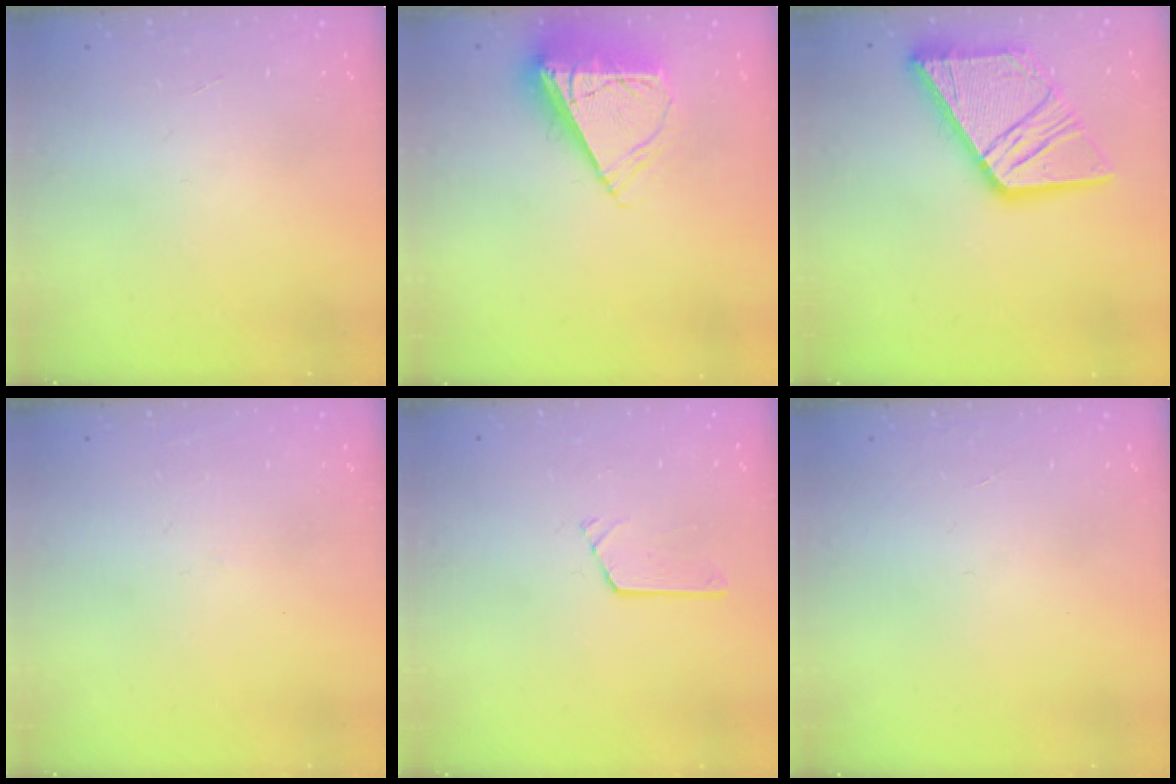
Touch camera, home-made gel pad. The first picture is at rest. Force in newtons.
{"total": 10.6, "press": 10.6, "slide": 1.4}
{"total": 19.7, "press": 19.6, "slide": 2.3}
{"total": 3.2, "press": 3.2, "slide": 0.3}
{"total": 2.7, "press": 2.7, "slide": 0.3}
{"total": 0.0}